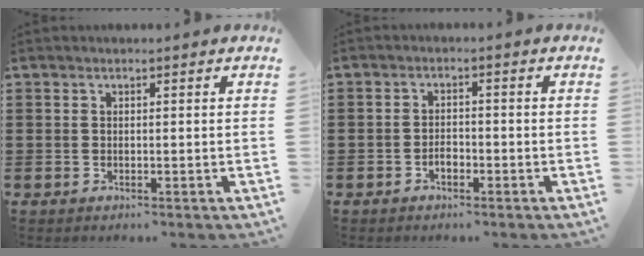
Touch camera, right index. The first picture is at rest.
{"total": 2.0, "force": [-1.0, 1.1, 1.4], "torque": [-0.028, 0.003, -0.020]}